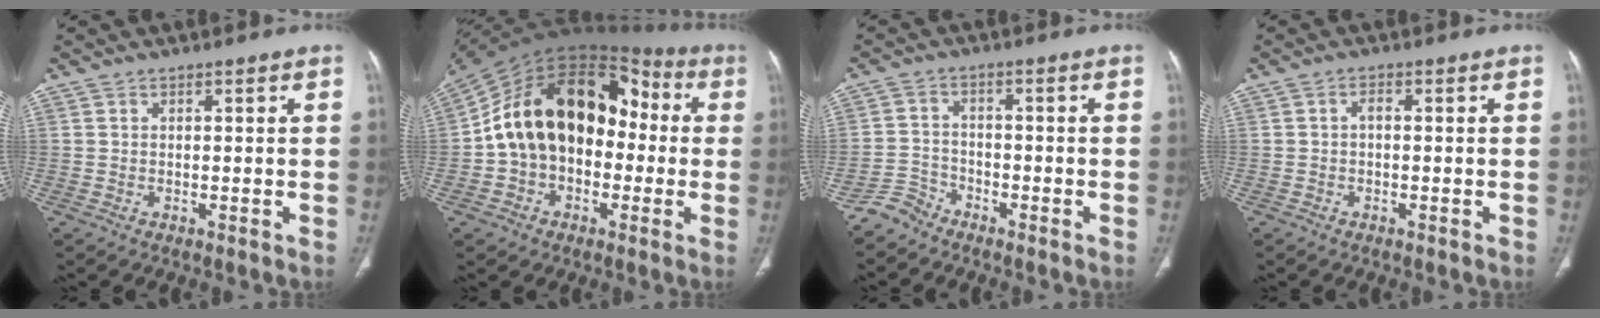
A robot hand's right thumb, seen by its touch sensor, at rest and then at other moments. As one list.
[{"total": 22.4, "force": [0.1, 15.5, 16.2], "torque": [-0.247, 0.052, -0.005]}, {"total": 3.8, "force": [-3.5, 1.6, -0.3], "torque": [0.009, 0.015, -0.075]}, {"total": 1.2, "force": [-0.1, 0.7, 1.0], "torque": [-0.013, 0.003, -0.006]}]